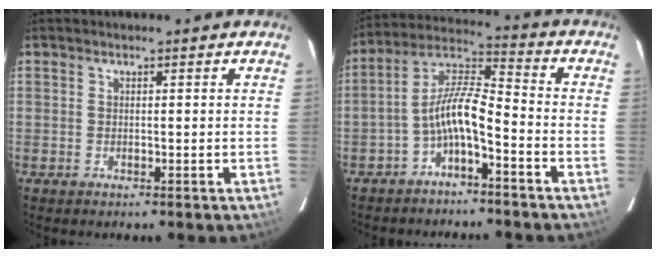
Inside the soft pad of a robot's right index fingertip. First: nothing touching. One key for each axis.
{"total": 8.9, "fx": -4.4, "fy": 2.3, "fz": 7.3, "tx": -0.165, "ty": 0.019, "tz": -0.082}